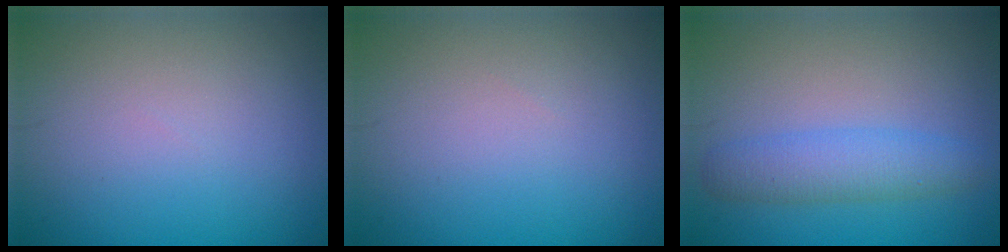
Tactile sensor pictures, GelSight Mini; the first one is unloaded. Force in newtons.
{"total": 0.0}
{"total": 3.3, "press": 3.3, "slide": 0.0}